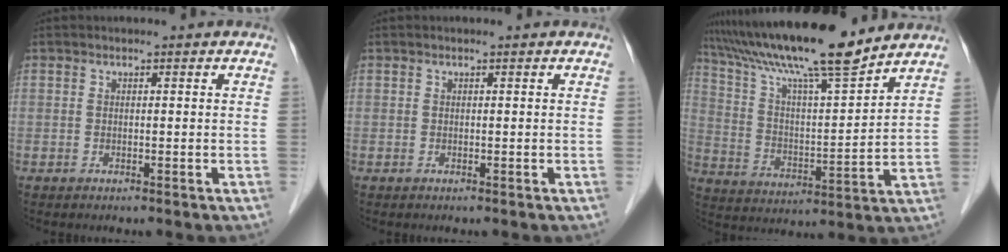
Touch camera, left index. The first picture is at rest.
{"total": 0.0}
{"total": 16.6, "force": [14.3, 0.2, 8.4], "torque": [-0.151, 0.003, 0.248]}